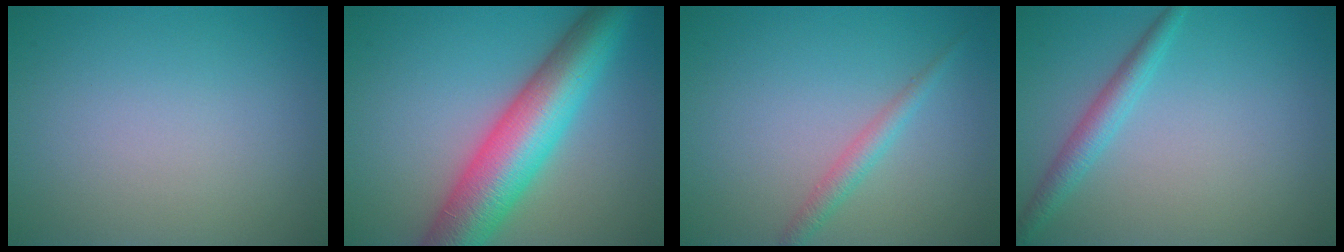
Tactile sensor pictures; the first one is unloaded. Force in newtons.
{"total": 10.1, "press": 10.1, "slide": 0.2}
{"total": 1.7, "press": 1.7, "slide": 0.1}
{"total": 2.3, "press": 2.3, "slide": 0.1}